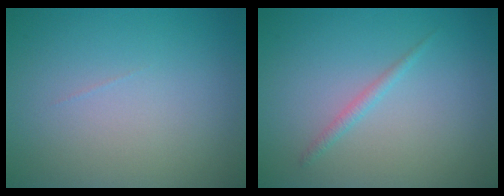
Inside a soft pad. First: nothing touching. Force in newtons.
{"total": 1.0, "press": 1.0, "slide": 0.1}